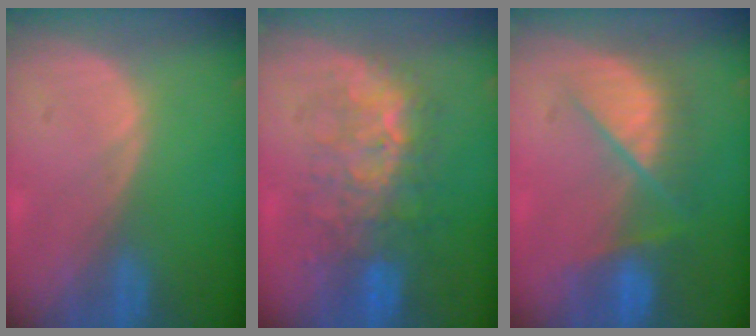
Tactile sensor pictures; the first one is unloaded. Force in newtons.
{"total": 8.4, "press": 8.1, "slide": 2.2}
{"total": 7.3, "press": 7.3, "slide": 0.3}